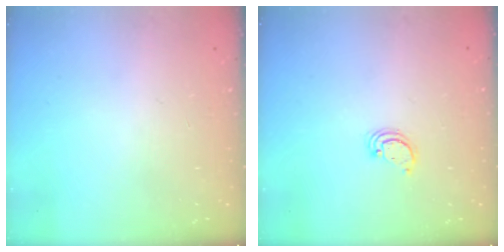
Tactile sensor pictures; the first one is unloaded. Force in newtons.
{"total": 2.6, "press": 2.6, "slide": 0.2}